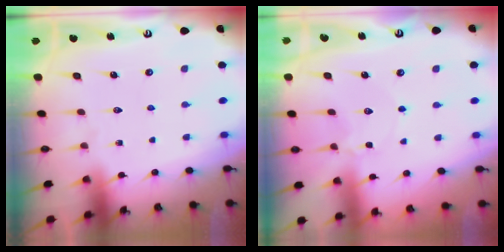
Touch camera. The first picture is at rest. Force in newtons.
{"total": 1.7, "press": 1.7, "slide": 0.3}